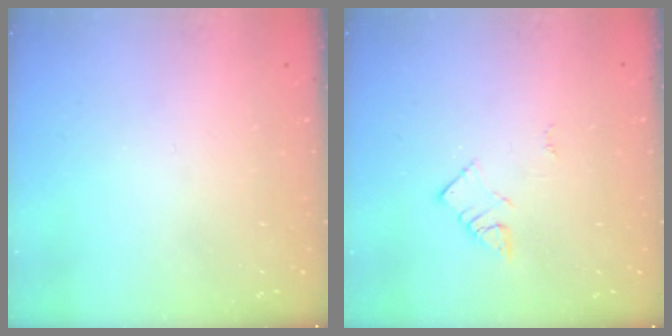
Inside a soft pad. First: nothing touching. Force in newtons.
{"total": 2.9, "press": 2.9, "slide": 0.2}